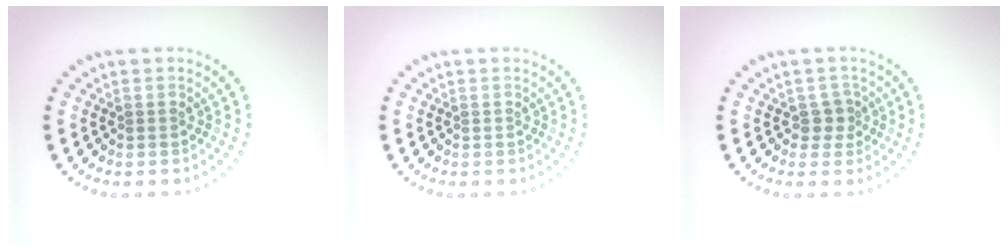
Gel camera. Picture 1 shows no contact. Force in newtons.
{"total": 0.0}
{"total": 1.6, "press": 1.2, "slide": 1.0}